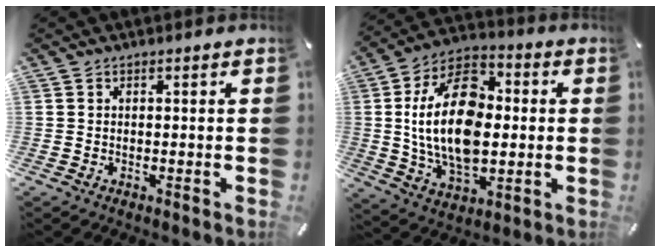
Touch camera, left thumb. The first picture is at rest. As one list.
[{"total": 21.8, "force": [0.7, 14.1, 16.6], "torque": [-0.339, 0.004, 0.007]}]